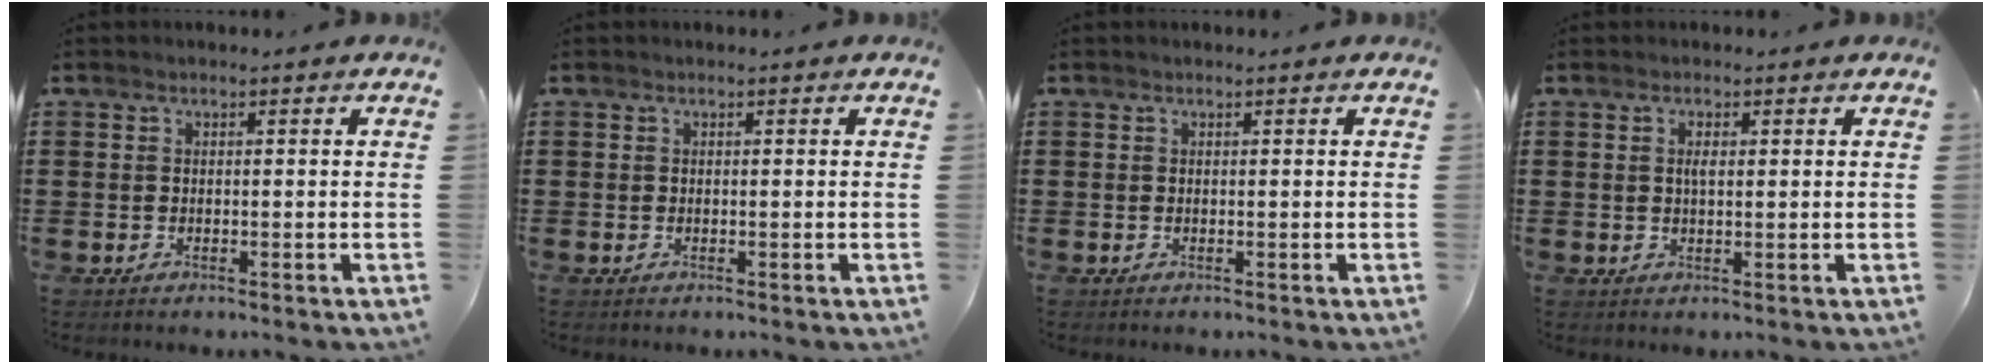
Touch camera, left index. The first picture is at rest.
{"total": 0.0}
{"total": 0.0}
{"total": 1.7, "force": [0.5, 0.5, 1.5], "torque": [-0.032, 0.002, 0.008]}